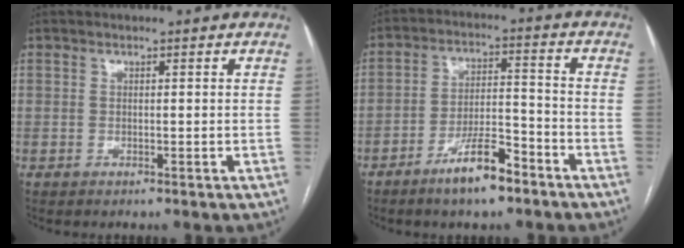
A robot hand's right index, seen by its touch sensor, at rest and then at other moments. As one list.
[{"total": 8.8, "force": [-6.0, 2.1, 6.1], "torque": [-0.111, 0.004, -0.104]}]